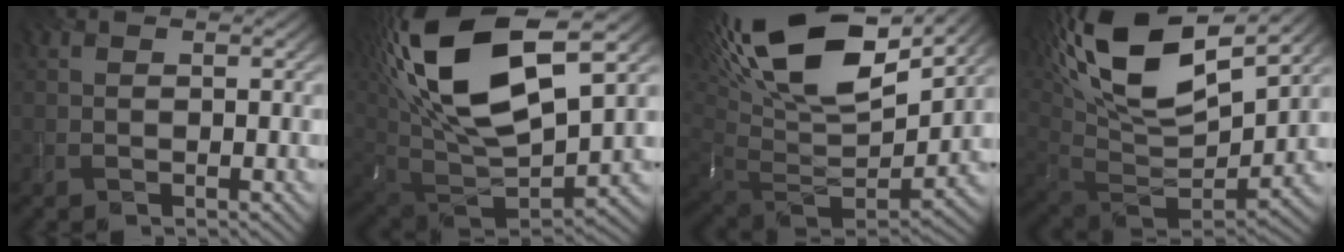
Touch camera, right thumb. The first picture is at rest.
{"total": 18.9, "force": [8.4, 9.0, 14.4], "torque": [-0.322, 0.023, 0.163]}
{"total": 19.2, "force": [9.8, 9.2, 13.7], "torque": [-0.278, 0.034, 0.161]}
{"total": 18.9, "force": [10.7, 7.9, 13.4], "torque": [-0.283, 0.042, 0.178]}